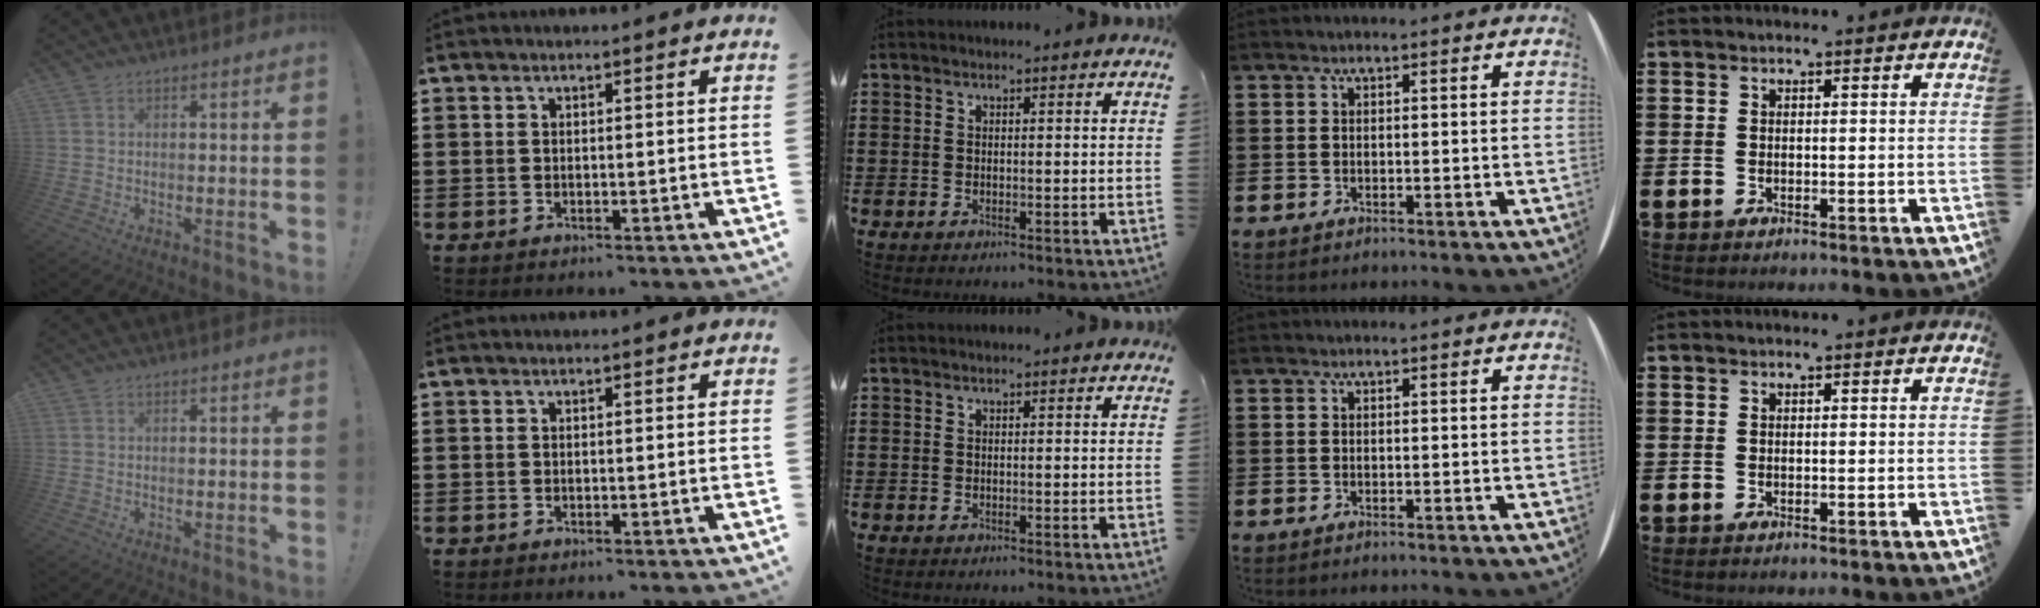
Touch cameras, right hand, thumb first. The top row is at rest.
{}